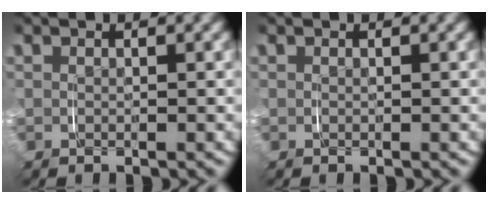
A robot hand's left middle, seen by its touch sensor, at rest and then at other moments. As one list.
[{"total": 0.0}]